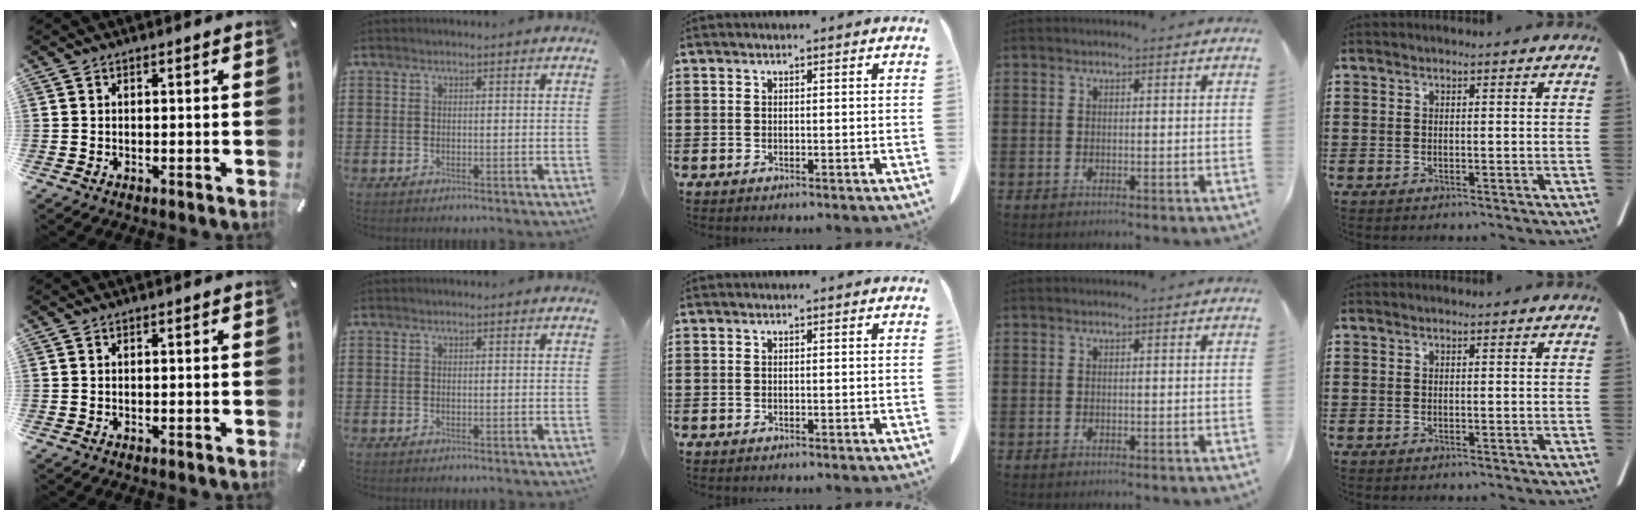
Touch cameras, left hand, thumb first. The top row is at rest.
{}